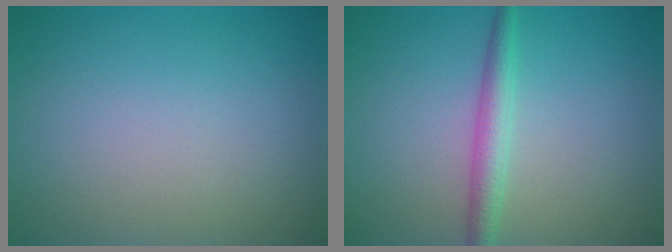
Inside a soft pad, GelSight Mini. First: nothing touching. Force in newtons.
{"total": 2.6, "press": 2.6, "slide": 0.0}